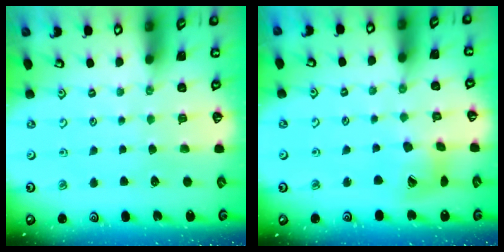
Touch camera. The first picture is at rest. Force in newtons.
{"total": 12.7, "press": 12.6, "slide": 1.4}